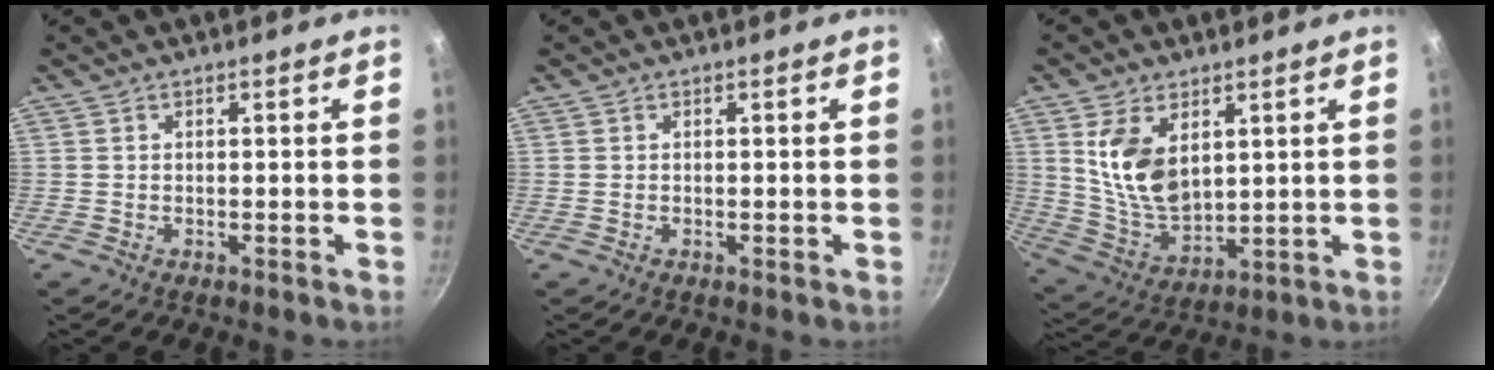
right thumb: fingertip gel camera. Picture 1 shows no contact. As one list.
[{"total": 0.0}, {"total": 12.1, "force": [3.9, 7.2, 9.0], "torque": [-0.155, -0.036, 0.089]}]